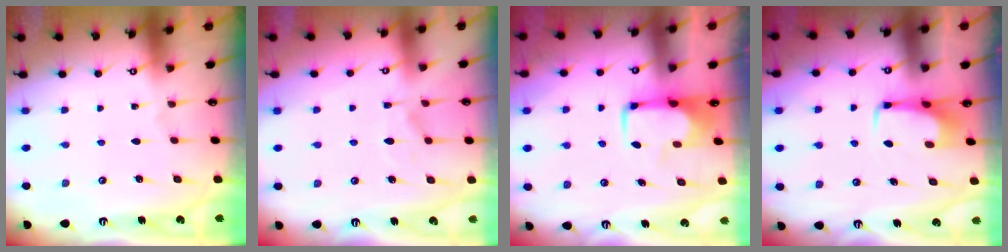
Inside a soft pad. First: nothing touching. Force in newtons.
{"total": 1.3, "press": 0.0, "slide": 1.3}
{"total": 1.5, "press": 1.4, "slide": 0.4}
{"total": 2.9, "press": 2.8, "slide": 0.4}